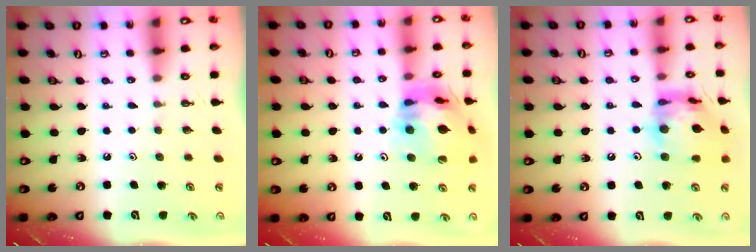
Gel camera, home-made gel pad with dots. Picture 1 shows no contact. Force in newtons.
{"total": 17.6, "press": 17.4, "slide": 2.5}
{"total": 16.6, "press": 16.5, "slide": 1.6}